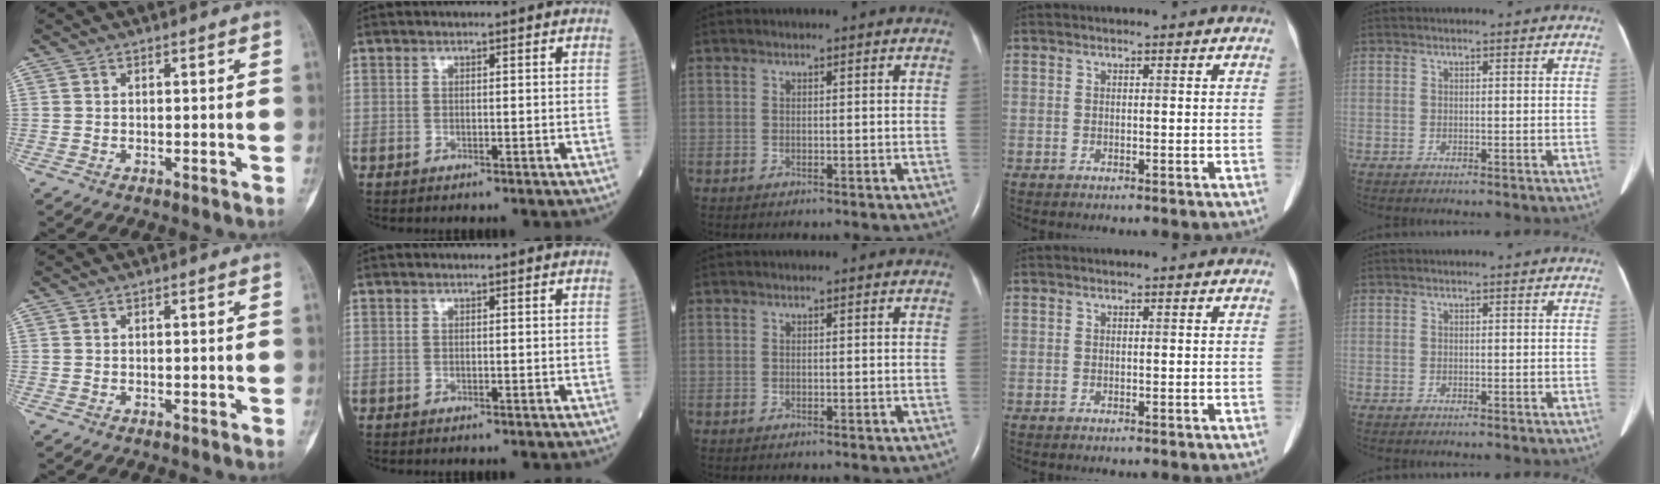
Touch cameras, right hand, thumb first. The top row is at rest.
{}